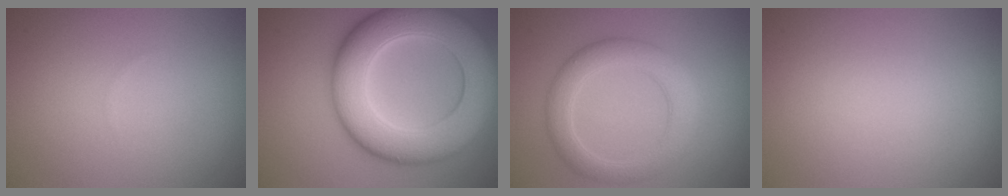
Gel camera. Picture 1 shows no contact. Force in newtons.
{"total": 11.8, "press": 11.8, "slide": 0.4}
{"total": 4.2, "press": 4.2, "slide": 0.3}
{"total": 0.0}